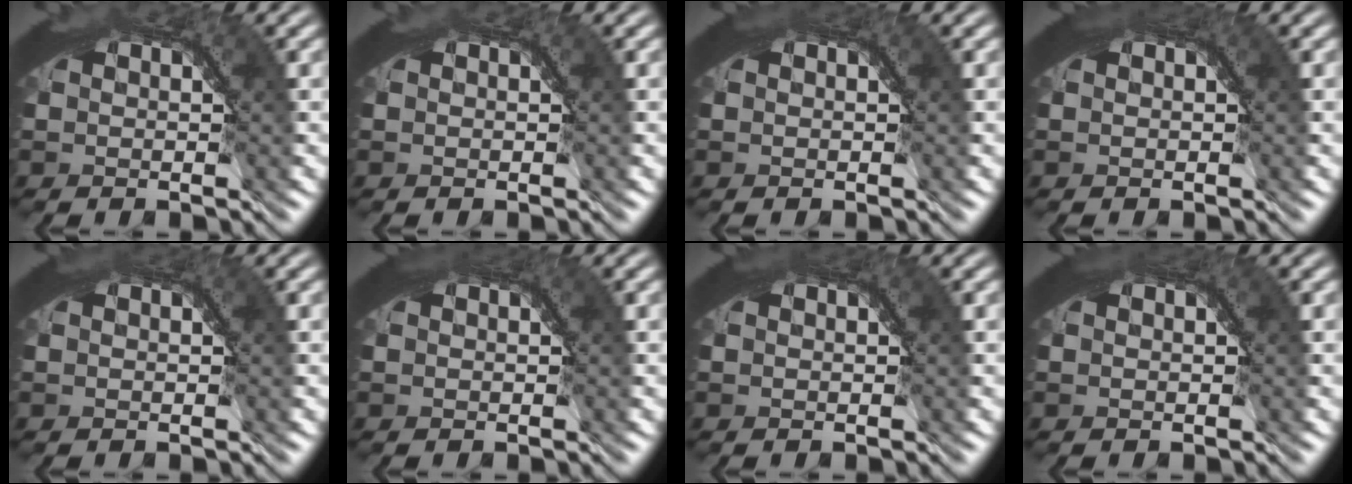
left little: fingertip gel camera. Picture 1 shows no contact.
{"total": 0.0}
{"total": 0.9, "force": [0.5, 0.2, 0.7], "torque": [-0.005, 0.001, 0.006]}
{"total": 1.1, "force": [0.6, 0.2, 0.9], "torque": [-0.008, 0.001, 0.008]}
{"total": 0.6, "force": [0.3, 0.2, 0.5], "torque": [-0.004, 0.000, 0.003]}
{"total": 1.1, "force": [0.6, 0.2, 0.9], "torque": [-0.007, 0.001, 0.007]}
{"total": 1.1, "force": [0.5, 0.3, 1.0], "torque": [-0.009, 0.002, 0.005]}
{"total": 1.0, "force": [0.6, 0.2, 0.8], "torque": [-0.006, 0.001, 0.007]}